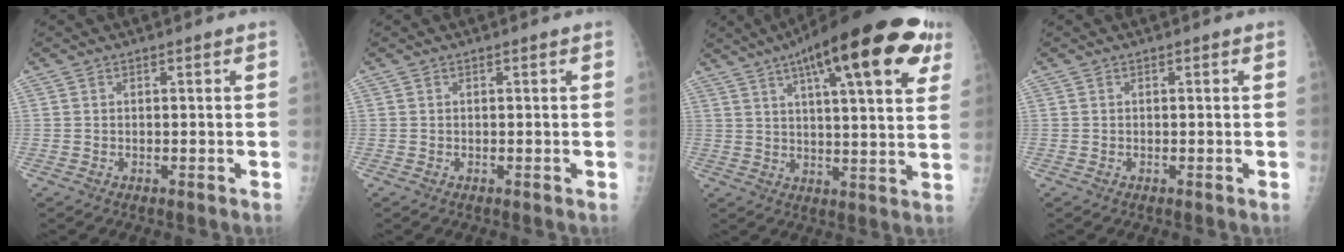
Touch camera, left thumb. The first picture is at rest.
{"total": 0.0}
{"total": 23.7, "force": [12.3, 5.9, 19.4], "torque": [-0.271, -0.008, 0.171]}
{"total": 0.0}